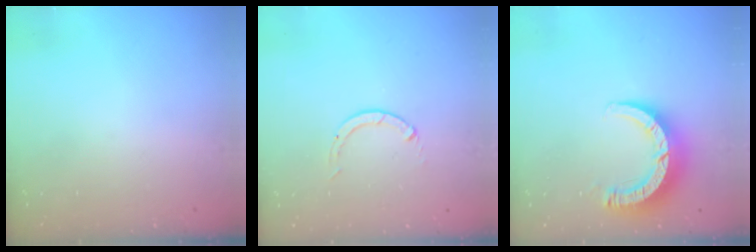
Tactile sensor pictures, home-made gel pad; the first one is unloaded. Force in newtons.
{"total": 0.0}
{"total": 9.1, "press": 9.1, "slide": 1.1}